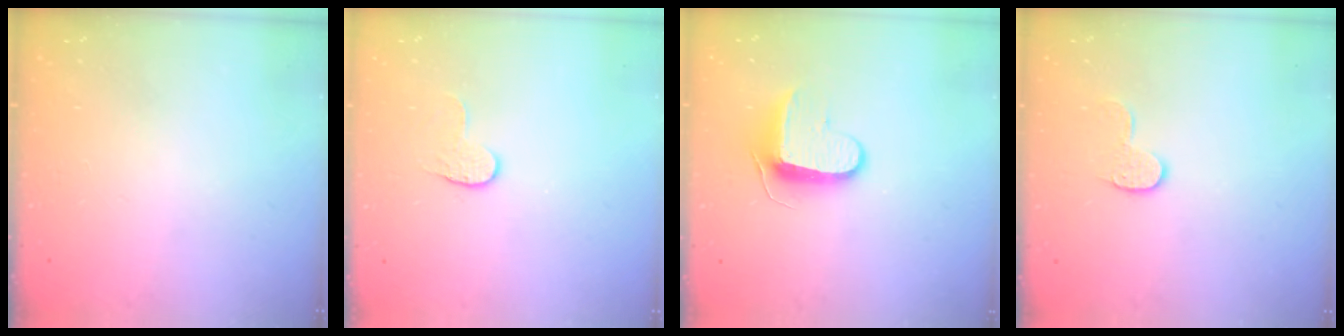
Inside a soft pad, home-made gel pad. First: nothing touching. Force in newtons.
{"total": 4.1, "press": 4.1, "slide": 0.4}
{"total": 8.9, "press": 8.9, "slide": 0.2}
{"total": 6.9, "press": 6.9, "slide": 0.1}